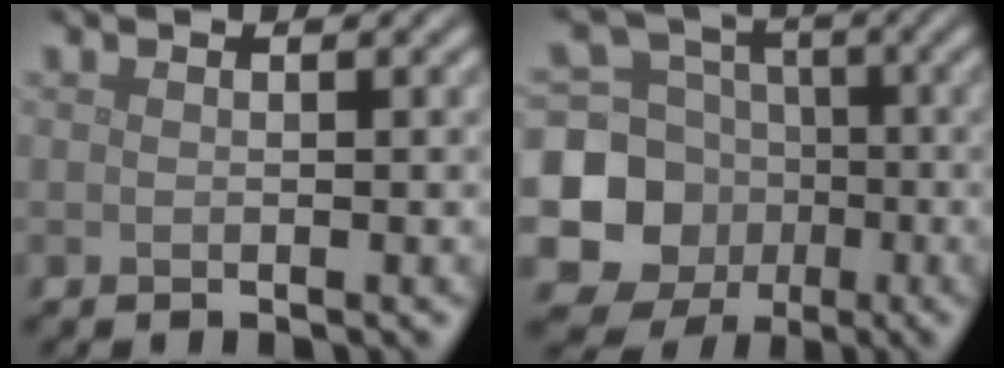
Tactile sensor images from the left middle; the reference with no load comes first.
{"total": 10.5, "force": [-2.4, 9.5, 3.6], "torque": [-0.097, -0.020, -0.058]}